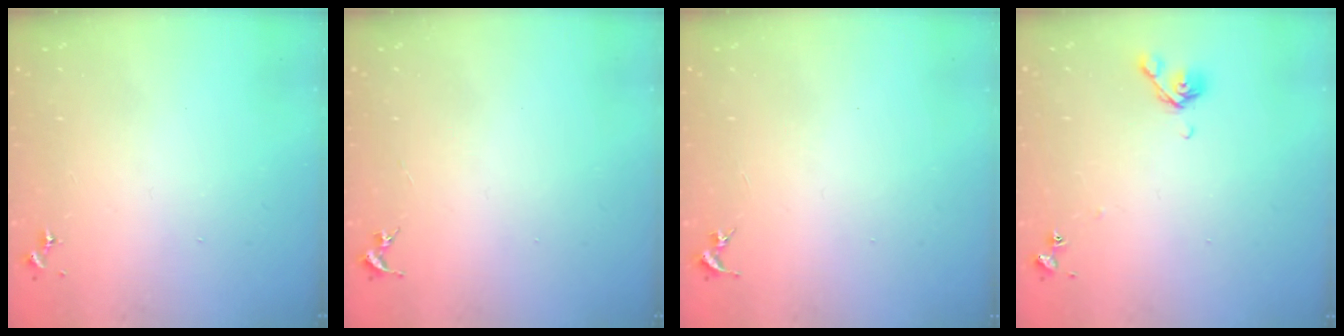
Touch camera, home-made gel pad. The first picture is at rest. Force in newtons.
{"total": 0.0}
{"total": 0.0}
{"total": 7.1, "press": 7.0, "slide": 0.8}